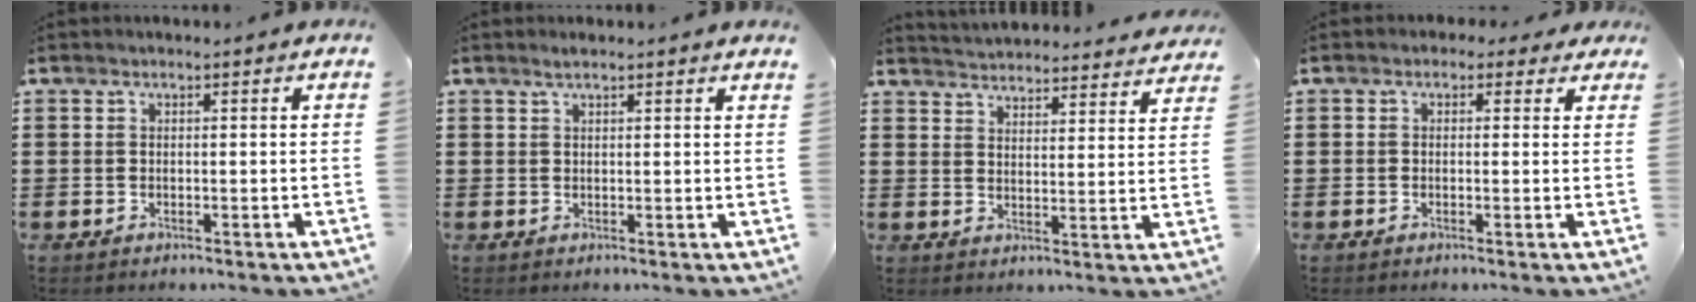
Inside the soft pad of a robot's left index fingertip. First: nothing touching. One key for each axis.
{"total": 1.5, "fx": 1.3, "fy": -0.2, "fz": 0.7, "tx": -0.015, "ty": 0.000, "tz": 0.025}
{"total": 4.2, "fx": 4.2, "fy": -0.3, "fz": 0.0, "tx": -0.018, "ty": -0.027, "tz": 0.073}
{"total": 1.3, "fx": 0.0, "fy": 1.2, "fz": 0.6, "tx": -0.015, "ty": 0.006, "tz": -0.002}